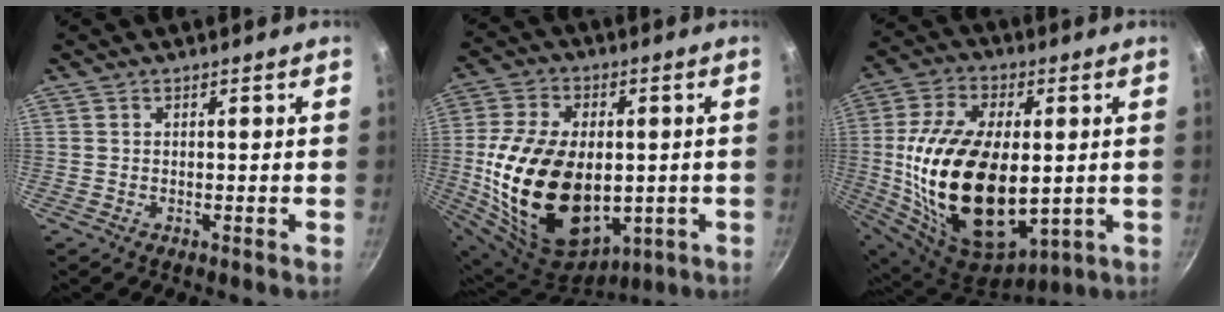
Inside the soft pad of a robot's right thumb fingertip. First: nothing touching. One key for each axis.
{"total": 26.0, "fx": -1.7, "fy": 17.0, "fz": 19.7, "tx": -0.362, "ty": 0.001, "tz": -0.009}
{"total": 26.1, "fx": -0.2, "fy": 15.0, "fz": 21.4, "tx": -0.398, "ty": -0.003, "tz": 0.013}